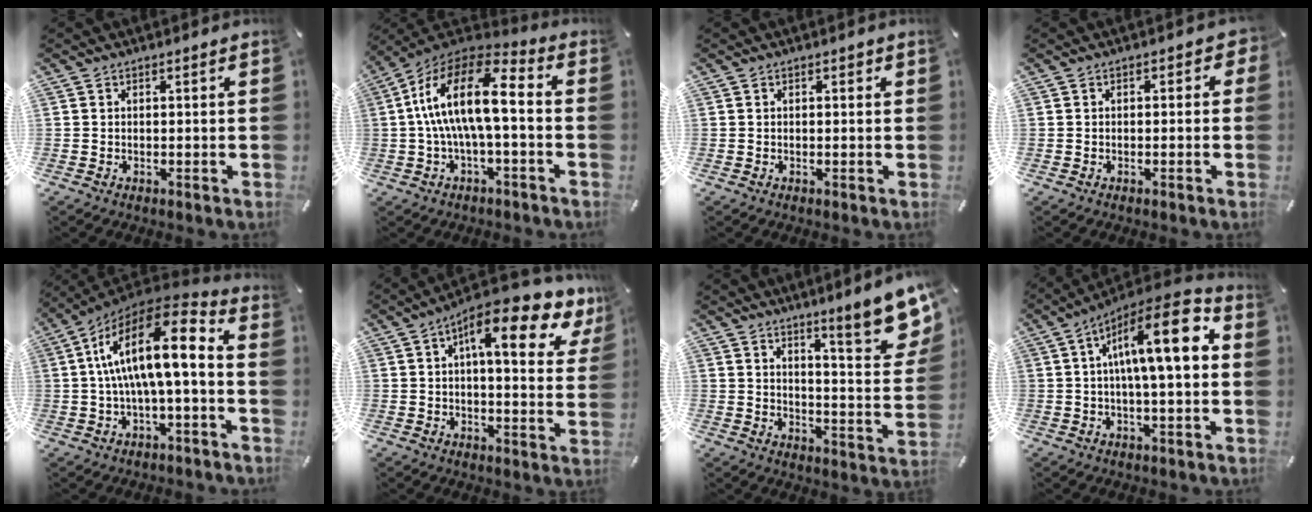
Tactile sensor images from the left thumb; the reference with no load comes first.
{"total": 16.1, "force": [0.4, 6.2, 14.8], "torque": [-0.300, -0.001, 0.002]}
{"total": 0.7, "force": [0.2, 0.4, 0.5], "torque": [-0.010, 0.004, 0.002]}
{"total": 1.8, "force": [-0.7, 1.2, 1.1], "torque": [-0.013, 0.004, -0.017]}
{"total": 17.6, "force": [1.8, 5.9, 16.5], "torque": [-0.294, -0.016, 0.024]}
{"total": 14.6, "force": [7.4, 4.6, 11.7], "torque": [-0.172, -0.040, 0.115]}
{"total": 12.3, "force": [8.8, 1.7, 8.4], "torque": [-0.114, -0.072, 0.144]}
{"total": 15.4, "force": [3.3, 3.9, 14.5], "torque": [-0.227, -0.017, 0.048]}